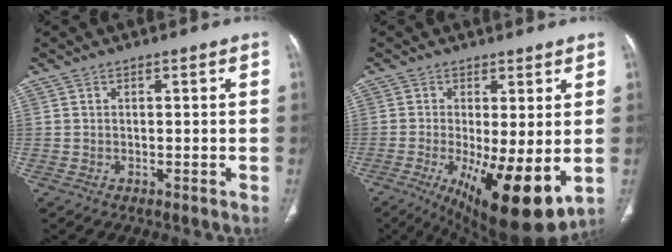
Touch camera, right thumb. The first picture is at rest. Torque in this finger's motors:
{"motor_torque": [2.35, 2.66, 0.65, 0.67, 0.13]}